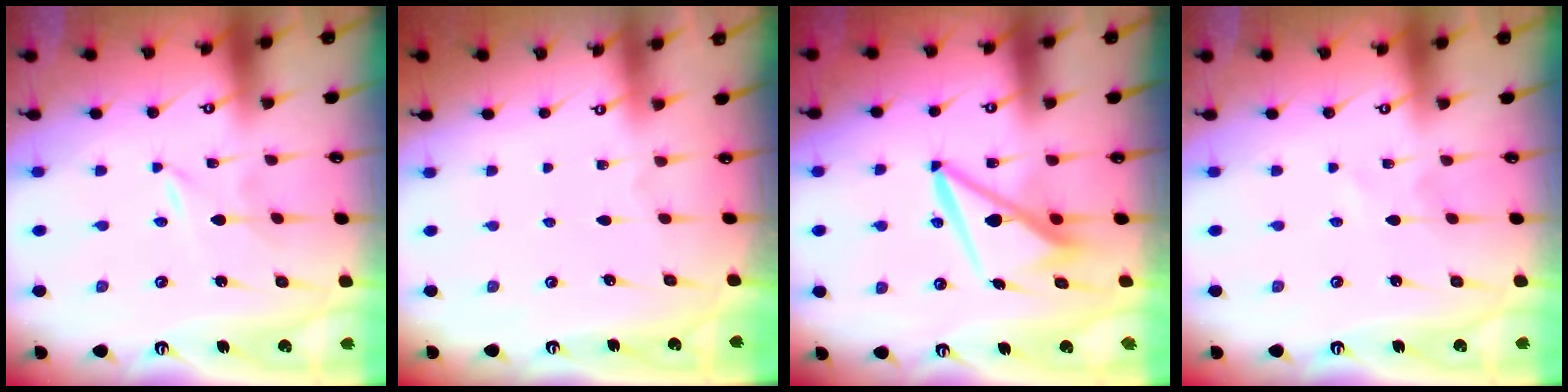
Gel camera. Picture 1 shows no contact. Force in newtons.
{"total": 0.0}
{"total": 9.2, "press": 9.1, "slide": 1.6}
{"total": 1.0, "press": 1.0, "slide": 0.2}